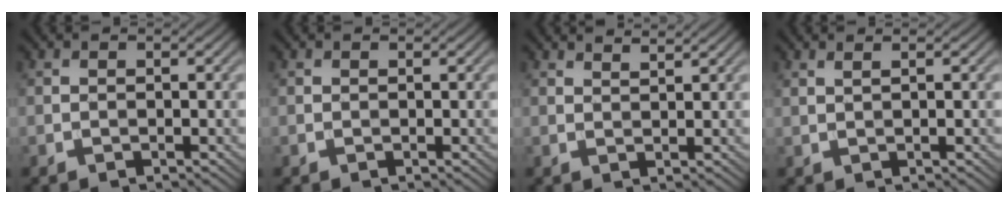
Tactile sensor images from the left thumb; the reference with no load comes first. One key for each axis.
{"total": 0.0}
{"total": 2.1, "fx": 1.9, "fy": 0.2, "fz": 0.9, "tx": -0.019, "ty": -0.002, "tz": 0.035}
{"total": 1.5, "fx": 0.9, "fy": 0.3, "fz": 1.2, "tx": -0.016, "ty": 0.002, "tz": 0.008}